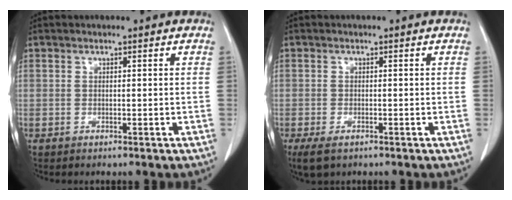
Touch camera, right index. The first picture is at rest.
{"total": 3.3, "force": [-2.0, 1.4, 2.2], "torque": [-0.046, -0.009, -0.029]}